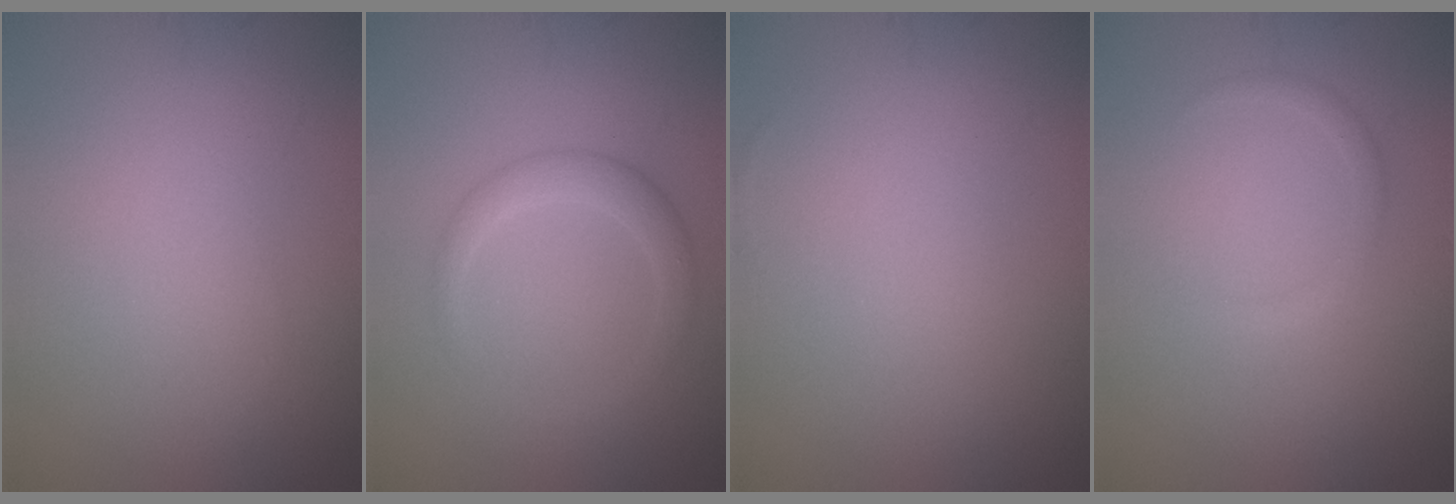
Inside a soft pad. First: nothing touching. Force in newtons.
{"total": 2.5, "press": 2.5, "slide": 0.1}
{"total": 0.0}
{"total": 1.0, "press": 1.0, "slide": 0.0}